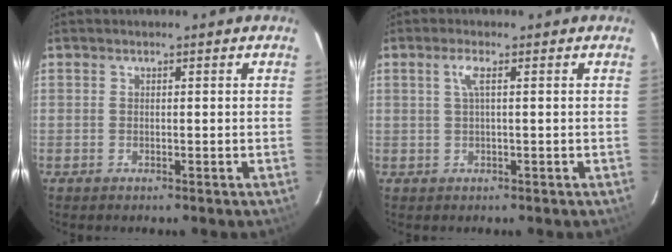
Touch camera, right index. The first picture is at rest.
{"total": 1.9, "force": [0.5, -0.2, 1.9], "torque": [-0.037, 0.001, 0.009]}